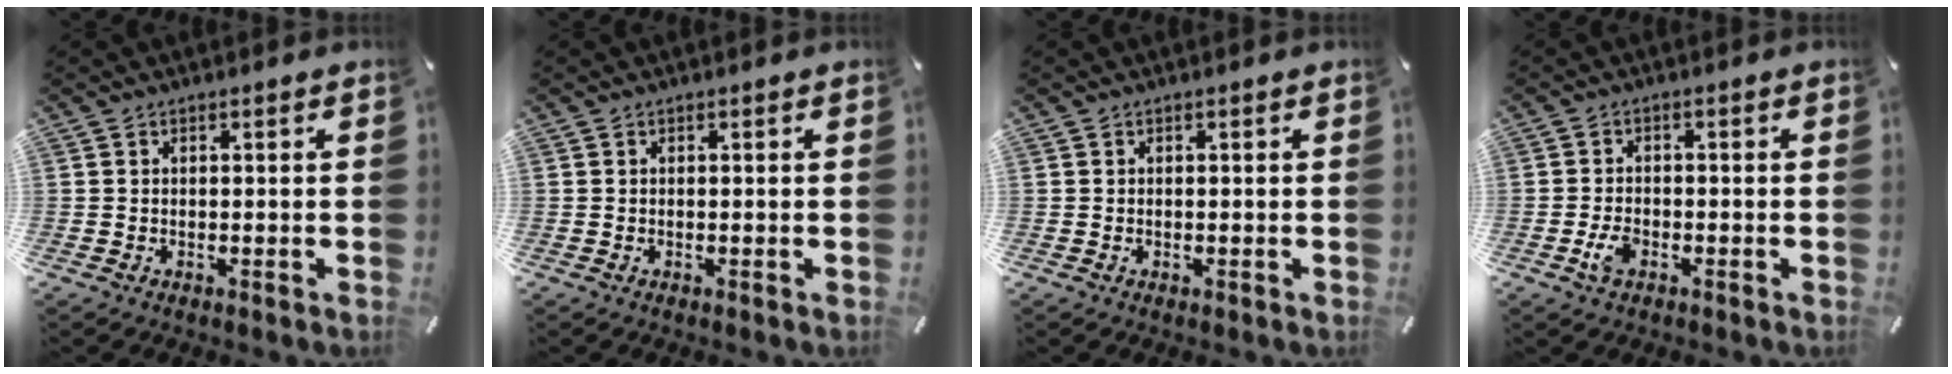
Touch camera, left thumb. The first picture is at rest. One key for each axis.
{"total": 0.0}
{"total": 0.0}
{"total": 3.7, "fx": -1.6, "fy": 2.2, "fz": 2.5, "tx": -0.062, "ty": 0.001, "tz": -0.032}